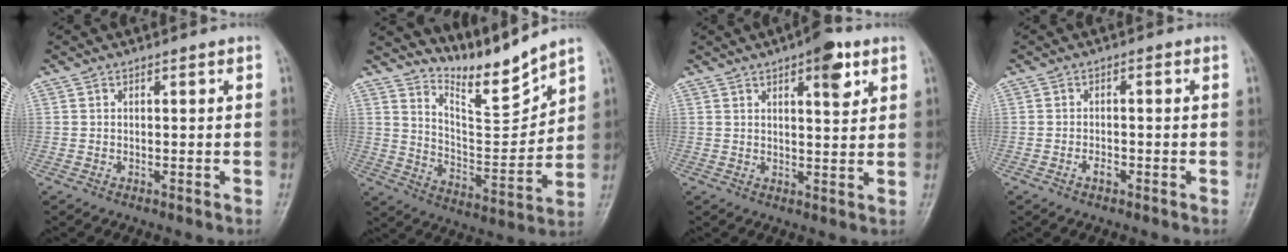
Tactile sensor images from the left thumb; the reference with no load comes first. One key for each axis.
{"total": 10.2, "fx": 9.8, "fy": 0.6, "fz": 2.8, "tx": -0.026, "ty": -0.087, "tz": 0.189}
{"total": 7.1, "fx": 3.7, "fy": 2.5, "fz": 5.4, "tx": -0.055, "ty": -0.012, "tz": 0.046}
{"total": 2.1, "fx": -1.1, "fy": 1.2, "fz": 1.3, "tx": -0.016, "ty": 0.013, "tz": -0.022}